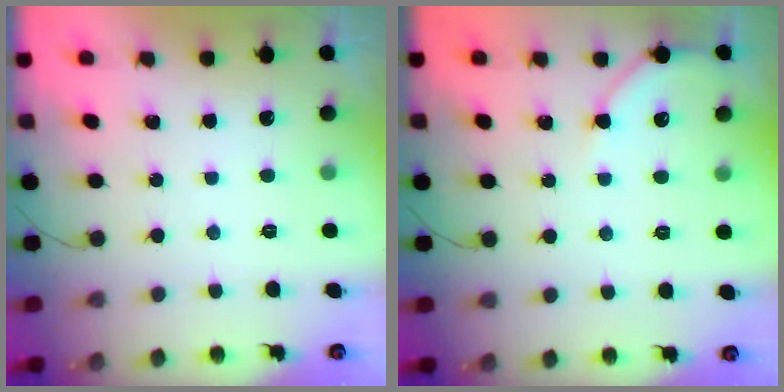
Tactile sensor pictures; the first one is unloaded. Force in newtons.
{"total": 5.2, "press": 5.1, "slide": 0.8}